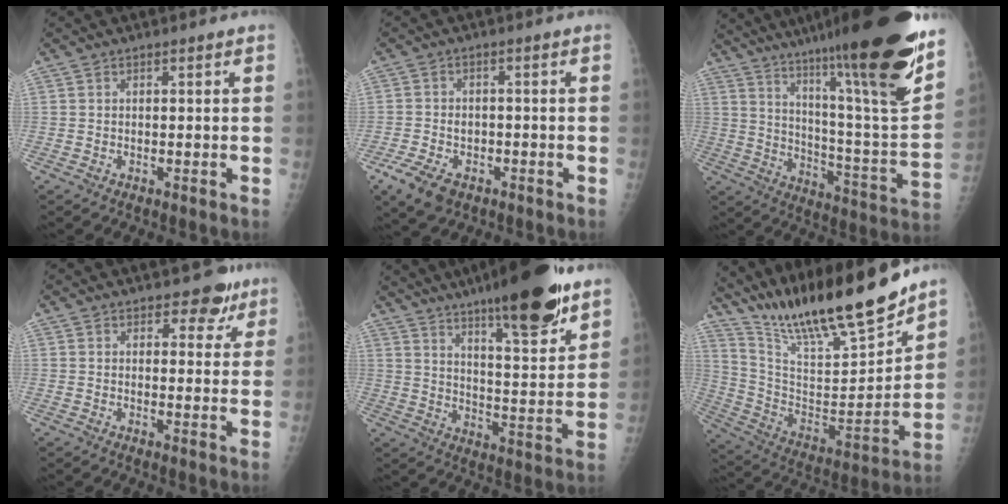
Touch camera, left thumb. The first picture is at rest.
{"total": 7.6, "force": [-4.3, 4.8, 4.1], "torque": [-0.079, 0.010, -0.071]}
{"total": 31.6, "force": [22.0, 2.6, 22.4], "torque": [-0.317, -0.104, 0.329]}
{"total": 5.3, "force": [3.7, 3.0, 2.2], "torque": [0.006, -0.018, 0.046]}
{"total": 20.6, "force": [13.9, 4.1, 14.6], "torque": [-0.201, -0.072, 0.217]}
{"total": 24.1, "force": [20.2, 3.7, 12.6], "torque": [-0.188, -0.103, 0.351]}